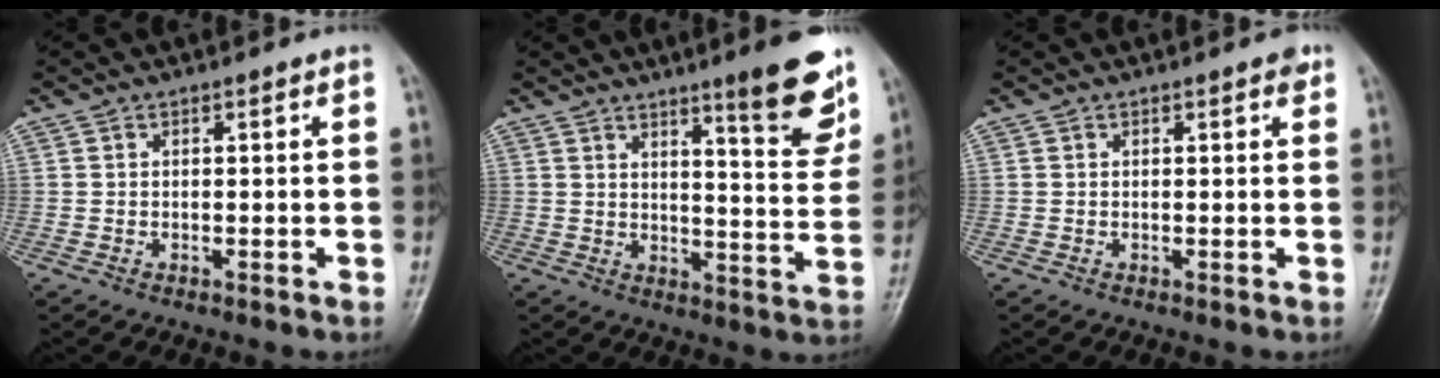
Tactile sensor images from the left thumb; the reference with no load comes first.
{"total": 12.4, "force": [7.9, 2.0, 9.4], "torque": [-0.099, -0.053, 0.112]}
{"total": 1.3, "force": [0.7, 0.6, 1.0], "torque": [-0.008, 0.000, 0.006]}